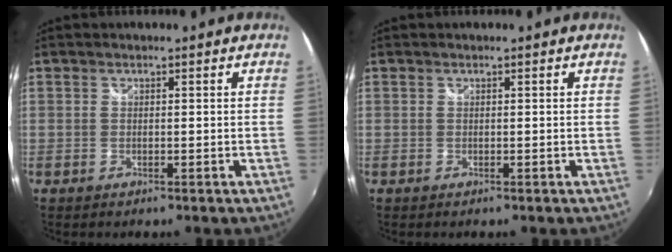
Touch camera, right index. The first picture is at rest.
{"total": 0.0}